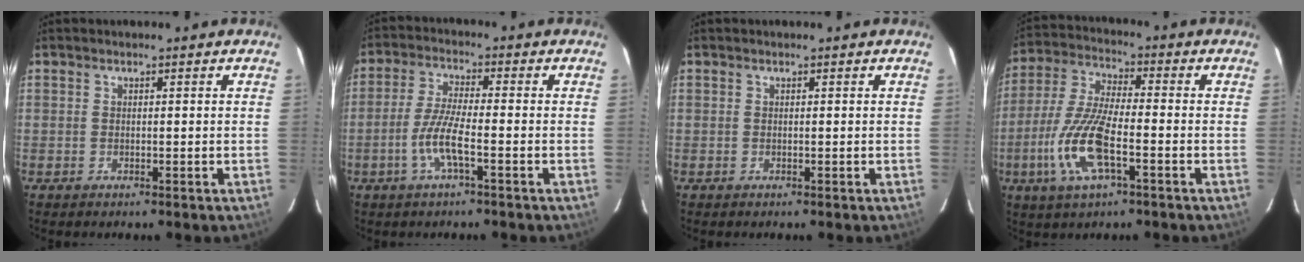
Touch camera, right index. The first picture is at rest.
{"total": 6.5, "force": [-2.7, 0.6, 5.9], "torque": [-0.126, -0.003, -0.052]}
{"total": 0.0}
{"total": 13.6, "force": [-4.8, 4.1, 12.0], "torque": [-0.264, -0.008, -0.095]}